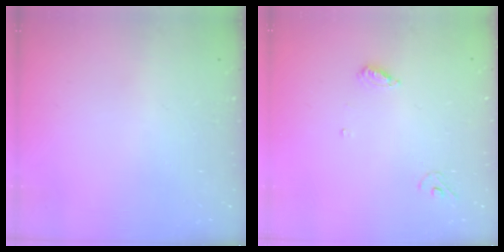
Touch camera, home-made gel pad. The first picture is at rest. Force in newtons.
{"total": 5.9, "press": 5.9, "slide": 0.6}